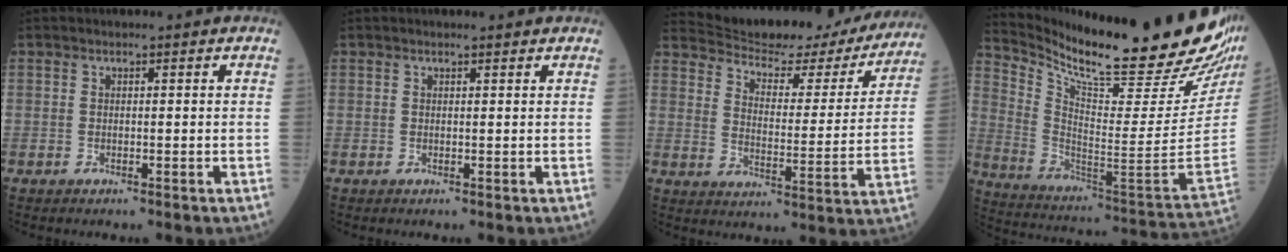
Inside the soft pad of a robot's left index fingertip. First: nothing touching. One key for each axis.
{"total": 1.8, "fx": 1.7, "fy": 0.0, "fz": 0.5, "tx": -0.009, "ty": 0.005, "tz": 0.020}
{"total": 23.4, "fx": 21.7, "fy": 5.2, "fz": 7.1, "tx": -0.101, "ty": -0.035, "tz": 0.277}
{"total": 29.5, "fx": 24.4, "fy": 2.3, "fz": 16.4, "tx": -0.286, "ty": -0.101, "tz": 0.350}